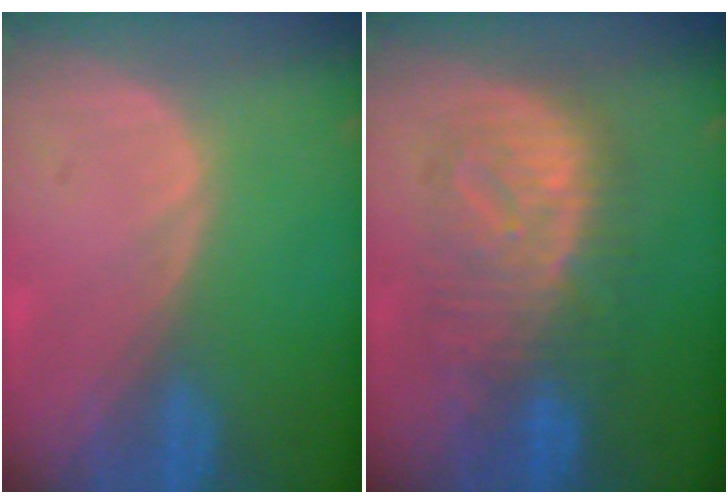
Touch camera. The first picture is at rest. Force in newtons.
{"total": 8.9, "press": 8.9, "slide": 0.3}